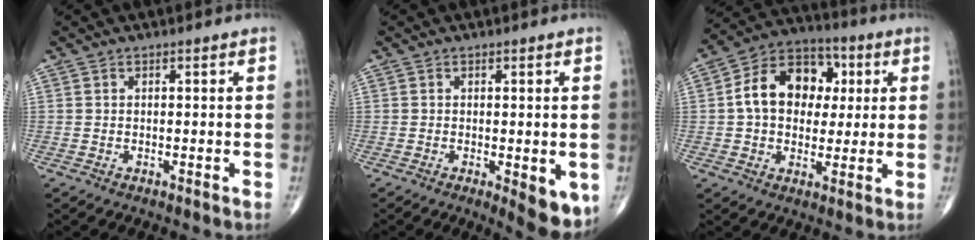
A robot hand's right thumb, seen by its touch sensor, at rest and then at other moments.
{"total": 6.8, "force": [-1.8, 2.4, 6.1], "torque": [-0.069, -0.016, -0.020]}
{"total": 14.9, "force": [2.0, 11.1, 9.8], "torque": [-0.124, 0.020, 0.024]}